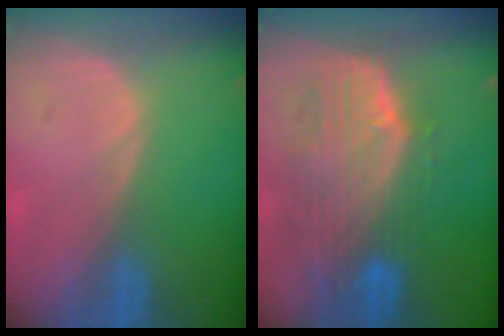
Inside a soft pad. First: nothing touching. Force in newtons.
{"total": 10.6, "press": 9.0, "slide": 5.5}